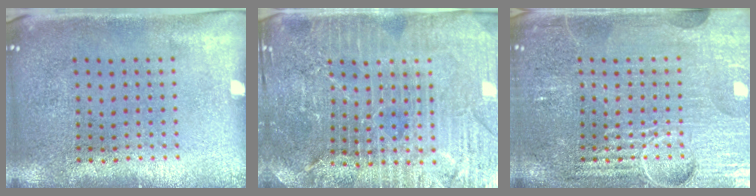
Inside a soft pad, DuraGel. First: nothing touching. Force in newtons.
{"total": 4.5, "press": 4.2, "slide": 1.5}
{"total": 4.5, "press": 4.5, "slide": 0.6}